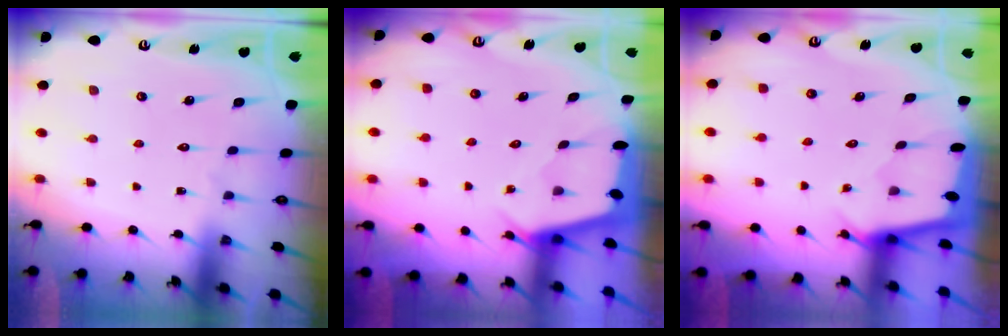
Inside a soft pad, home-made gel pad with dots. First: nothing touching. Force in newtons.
{"total": 2.6, "press": 2.5, "slide": 0.3}
{"total": 1.7, "press": 1.6, "slide": 0.2}